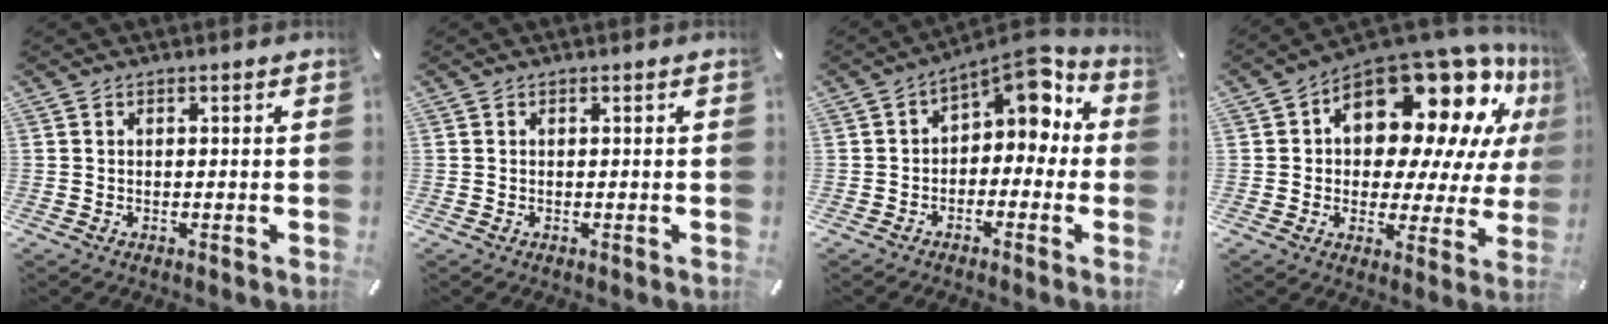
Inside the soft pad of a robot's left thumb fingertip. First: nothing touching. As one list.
[{"total": 0.0}, {"total": 7.6, "force": [3.8, 4.6, 4.6], "torque": [-0.064, -0.035, 0.061]}, {"total": 19.9, "force": [11.4, 11.2, 12.0], "torque": [-0.167, -0.094, 0.192]}]